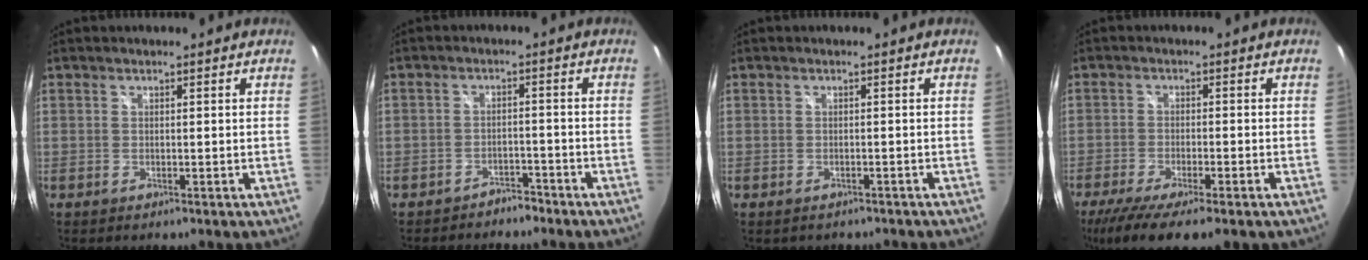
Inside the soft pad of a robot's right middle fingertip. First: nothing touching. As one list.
[{"total": 3.3, "force": [-2.7, 1.8, -0.1], "torque": [-0.002, 0.022, -0.035]}, {"total": 1.7, "force": [-1.3, 0.9, 0.6], "torque": [-0.012, -0.007, -0.013]}, {"total": 11.2, "force": [-7.8, 2.0, 7.8], "torque": [-0.162, -0.048, -0.128]}]